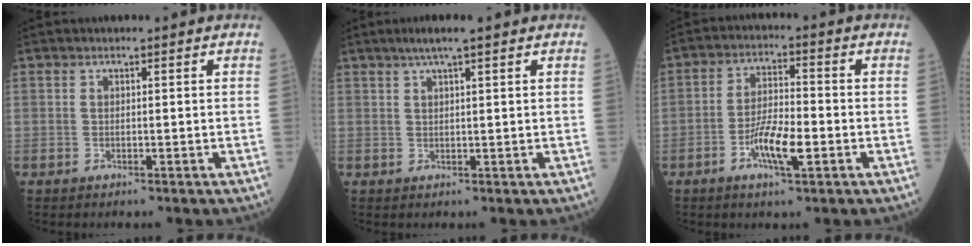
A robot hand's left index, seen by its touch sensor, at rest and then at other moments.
{"total": 4.2, "force": [2.9, 0.2, 3.1], "torque": [-0.056, 0.017, 0.050]}
{"total": 6.8, "force": [-2.8, 1.4, 6.0], "torque": [-0.116, -0.002, -0.053]}